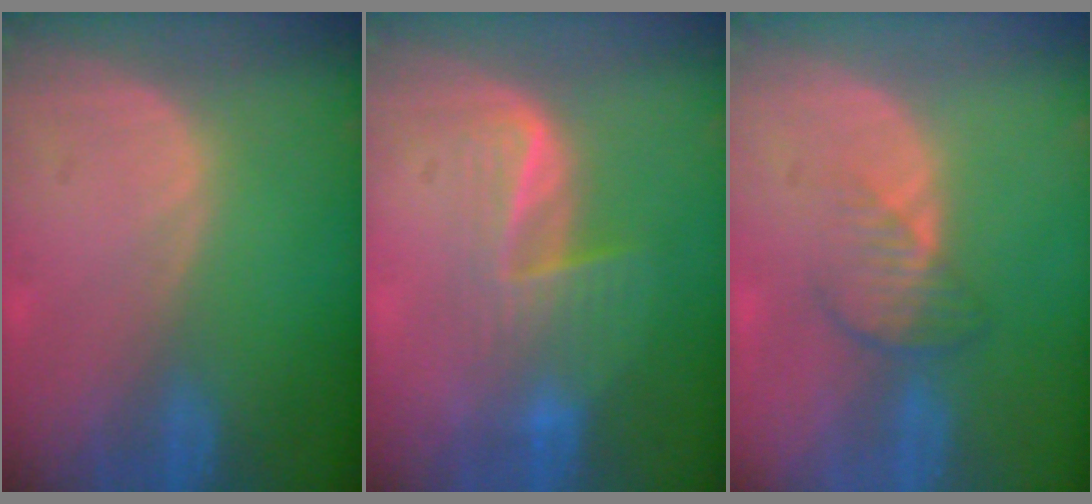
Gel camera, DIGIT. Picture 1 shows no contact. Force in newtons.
{"total": 6.0, "press": 5.6, "slide": 2.1}
{"total": 3.8, "press": 3.3, "slide": 1.8}